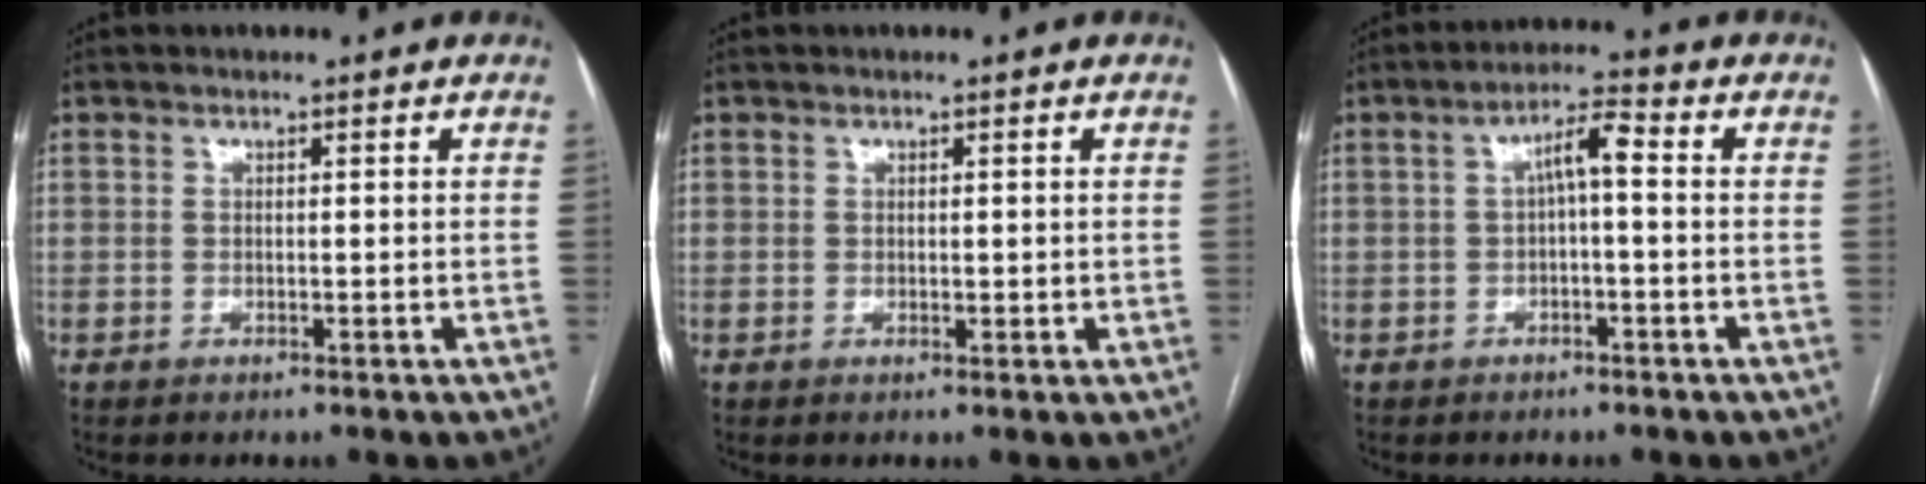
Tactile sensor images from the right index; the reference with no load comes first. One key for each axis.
{"total": 1.1, "fx": 0.2, "fy": 0.7, "fz": 0.7, "tx": -0.008, "ty": -0.002, "tz": 0.004}
{"total": 4.4, "fx": 0.2, "fy": 0.8, "fz": 4.4, "tx": -0.073, "ty": 0.020, "tz": 0.002}